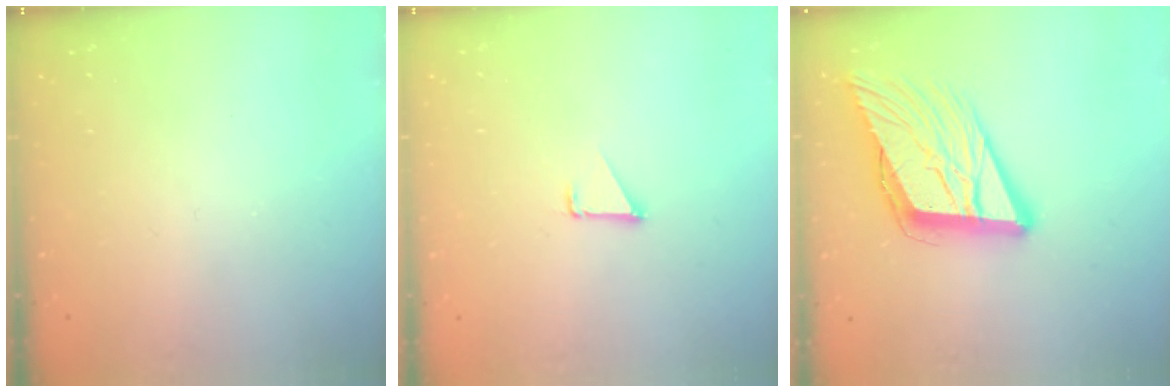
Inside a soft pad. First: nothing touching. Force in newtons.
{"total": 1.5, "press": 1.5, "slide": 0.1}
{"total": 17.4, "press": 16.8, "slide": 4.4}